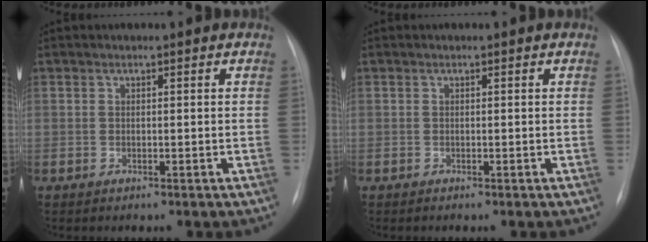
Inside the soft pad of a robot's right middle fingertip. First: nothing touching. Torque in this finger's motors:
{"motor_torque": [0.07, -0.04, 0.01, 0.02]}